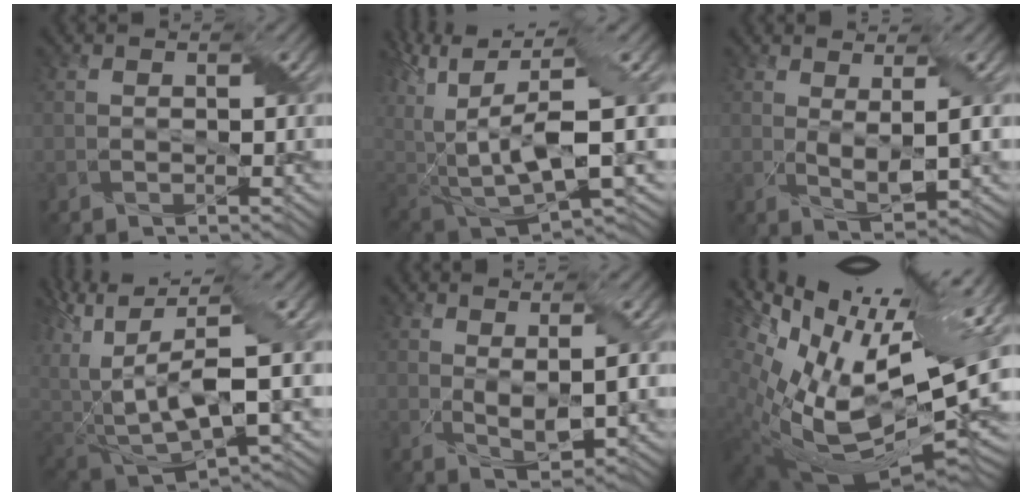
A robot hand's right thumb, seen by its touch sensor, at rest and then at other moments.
{"total": 14.5, "force": [1.7, 6.5, 12.8], "torque": [-0.287, -0.019, 0.049]}
{"total": 3.3, "force": [0.9, 0.8, 3.0], "torque": [-0.067, -0.004, 0.019]}
{"total": 13.6, "force": [0.5, 6.2, 12.0], "torque": [-0.269, -0.019, 0.024]}
{"total": 3.1, "force": [0.8, 1.1, 2.8], "torque": [-0.063, -0.005, 0.019]}
{"total": 20.8, "force": [4.4, 11.0, 17.1], "torque": [-0.326, -0.001, 0.112]}